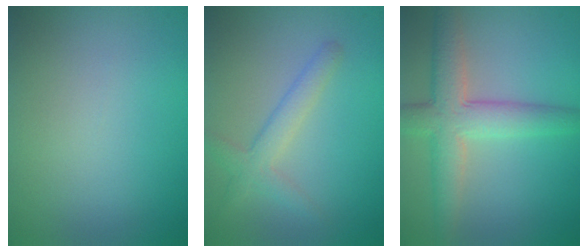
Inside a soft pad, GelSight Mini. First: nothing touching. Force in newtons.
{"total": 2.6, "press": 2.5, "slide": 0.1}
{"total": 5.6, "press": 5.6, "slide": 0.3}